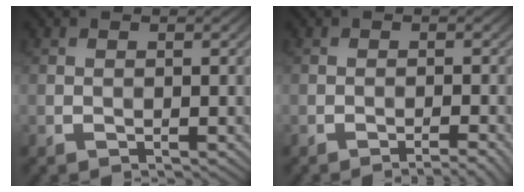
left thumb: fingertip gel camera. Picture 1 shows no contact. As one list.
[{"total": 2.2, "force": [-1.4, 0.2, 1.7], "torque": [-0.021, 0.006, -0.027]}]